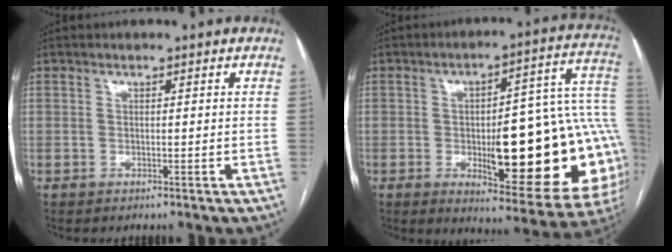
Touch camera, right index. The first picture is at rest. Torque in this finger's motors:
{"motor_torque": [1.81, -0.12, 0.55, 0.18]}